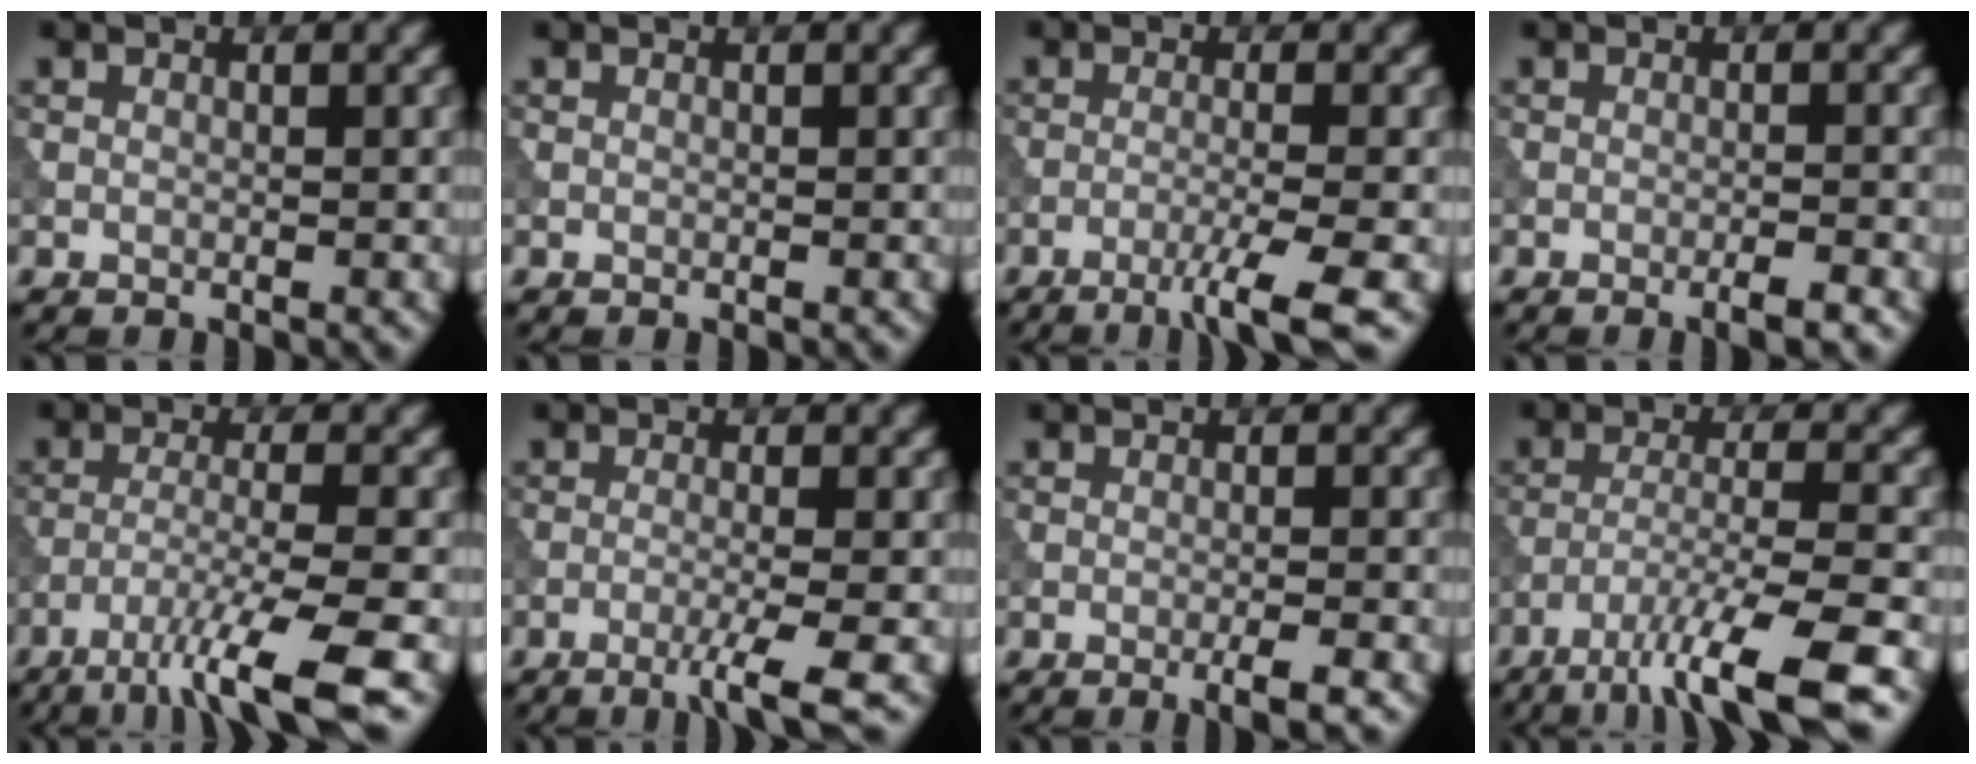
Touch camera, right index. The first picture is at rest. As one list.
[{"total": 0.0}, {"total": 4.1, "force": [-2.2, 0.2, 3.5], "torque": [-0.053, 0.002, -0.051]}, {"total": 2.0, "force": [-1.1, 0.2, 1.6], "torque": [-0.020, 0.002, -0.022]}, {"total": 8.0, "force": [-5.0, 1.1, 6.2], "torque": [-0.096, -0.004, -0.092]}, {"total": 3.8, "force": [-1.8, 0.4, 3.3], "torque": [-0.051, 0.000, -0.043]}, {"total": 2.3, "force": [-1.1, 0.3, 2.0], "torque": [-0.028, 0.000, -0.021]}, {"total": 8.9, "force": [-5.8, 1.4, 6.6], "torque": [-0.105, -0.001, -0.103]}]